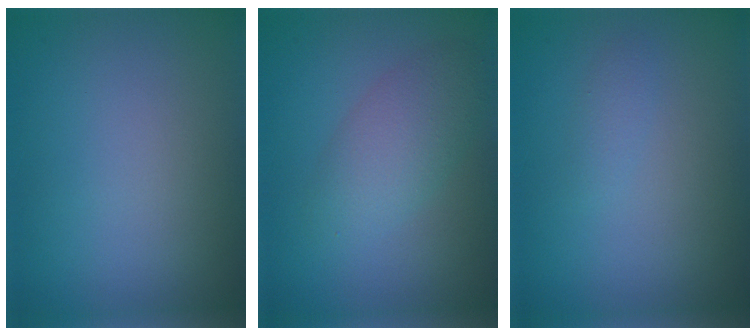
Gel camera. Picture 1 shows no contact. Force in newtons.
{"total": 3.3, "press": 3.3, "slide": 0.2}
{"total": 0.8, "press": 0.7, "slide": 0.1}